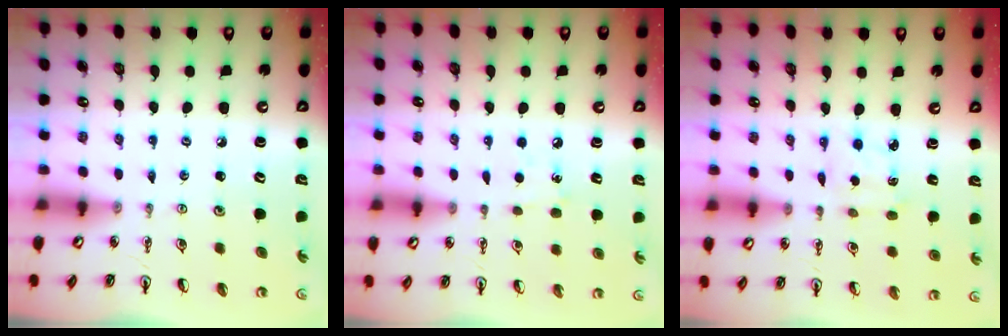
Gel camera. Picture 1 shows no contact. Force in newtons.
{"total": 6.2, "press": 6.2, "slide": 0.8}
{"total": 2.7, "press": 2.6, "slide": 0.6}